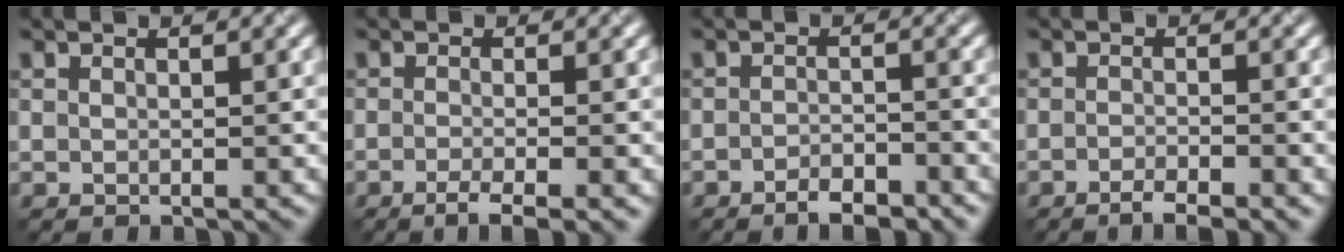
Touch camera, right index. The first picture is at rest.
{"total": 3.0, "force": [-1.5, 0.7, 2.5], "torque": [-0.035, -0.005, -0.035]}
{"total": 2.8, "force": [-2.1, 0.8, 1.6], "torque": [-0.024, 0.003, -0.037]}
{"total": 2.6, "force": [-1.7, 0.5, 1.9], "torque": [-0.028, -0.003, -0.035]}